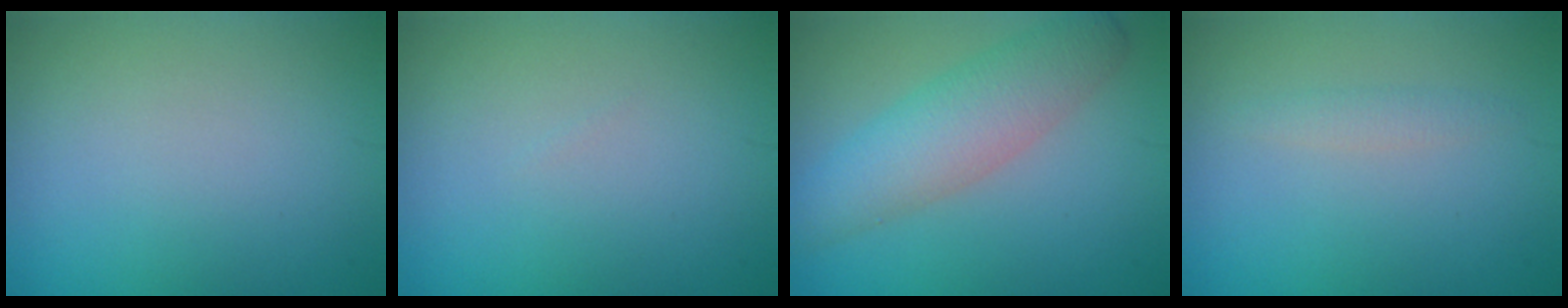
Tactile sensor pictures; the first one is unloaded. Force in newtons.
{"total": 0.0}
{"total": 5.4, "press": 5.4, "slide": 0.2}
{"total": 1.1, "press": 1.1, "slide": 0.1}